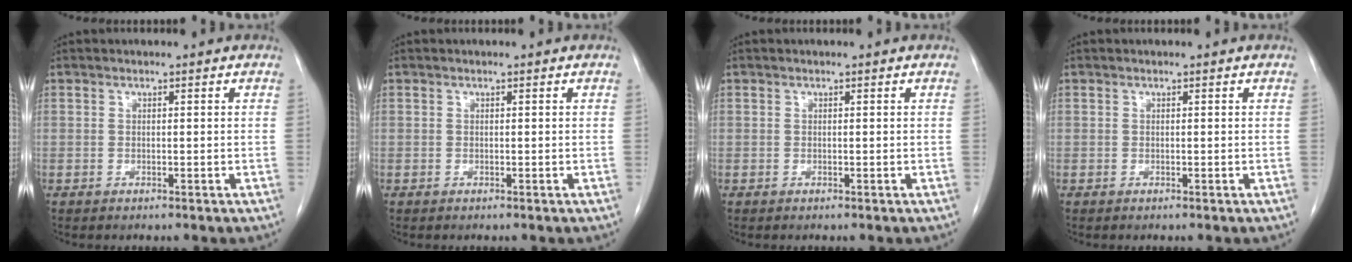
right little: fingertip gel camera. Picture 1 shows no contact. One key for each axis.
{"total": 0.0}
{"total": 0.0}
{"total": 0.0}